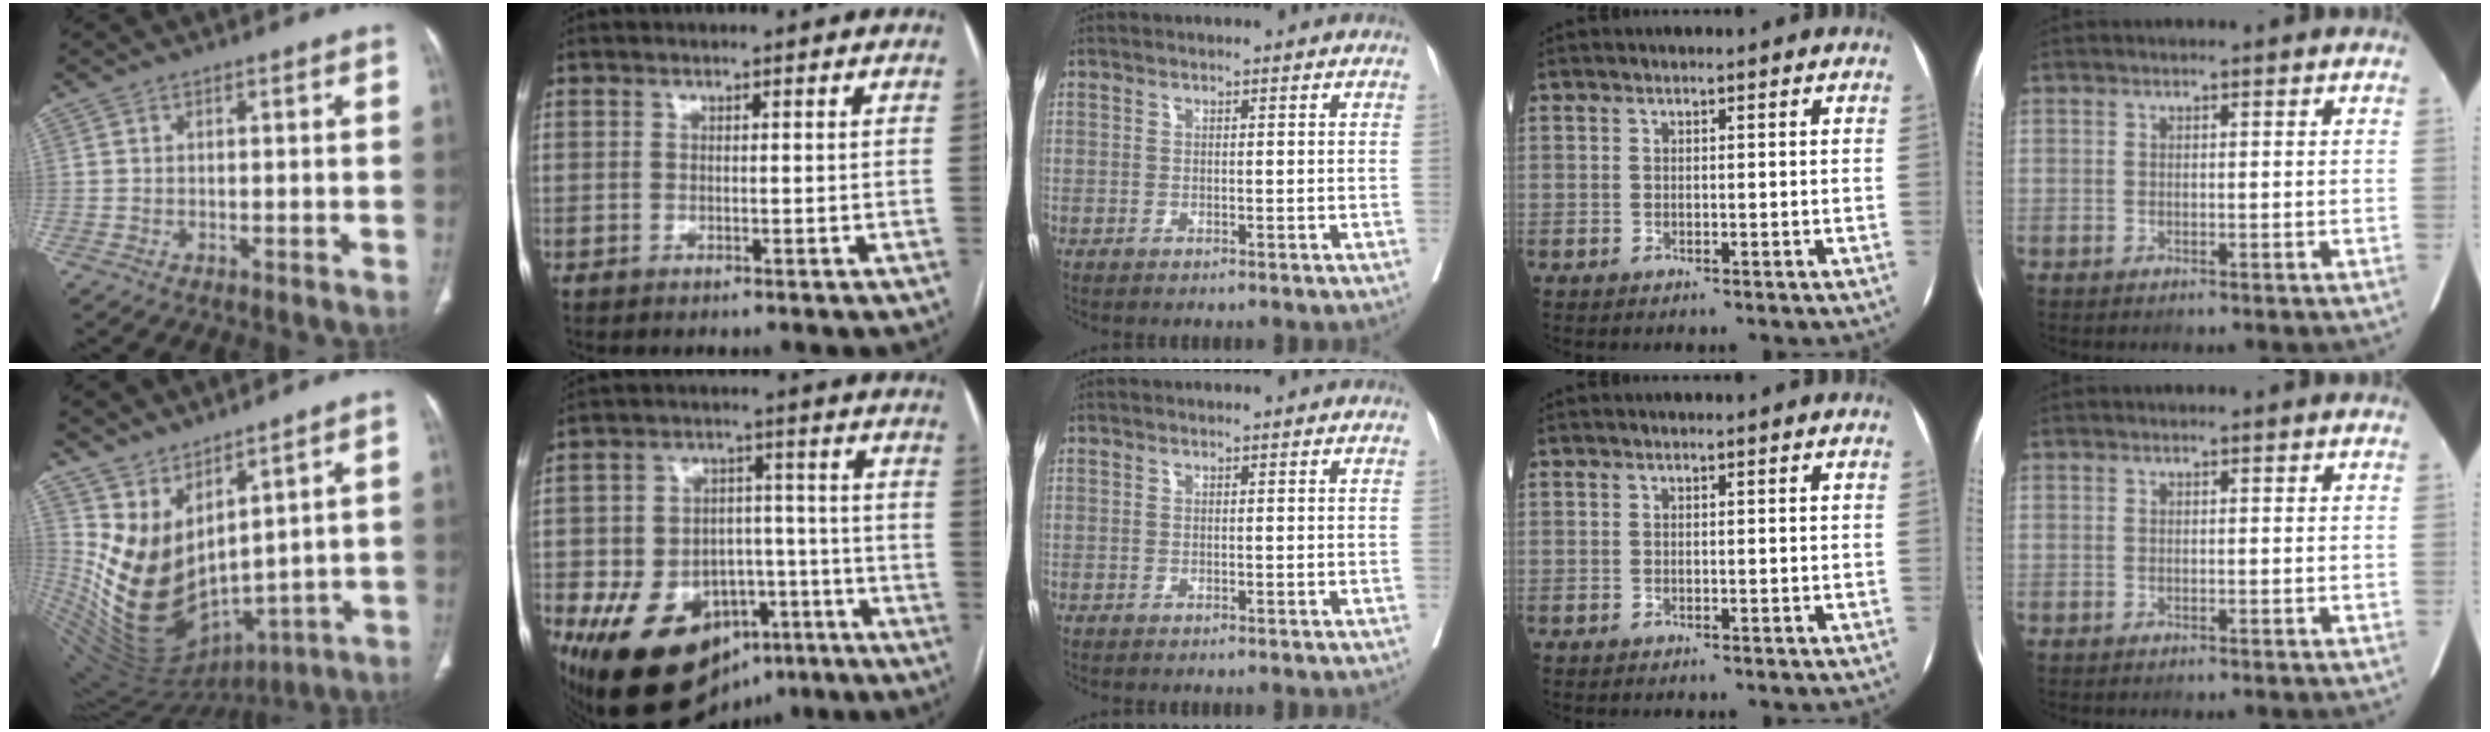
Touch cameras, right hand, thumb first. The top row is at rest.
{"thumb": {"total": 14.6, "force": [6.7, 7.1, 10.9], "torque": [-0.166, -0.067, 0.164]}, "index": {"total": 18.4, "force": [-10.5, 12.1, 9.1], "torque": [-0.144, 0.049, -0.153]}}